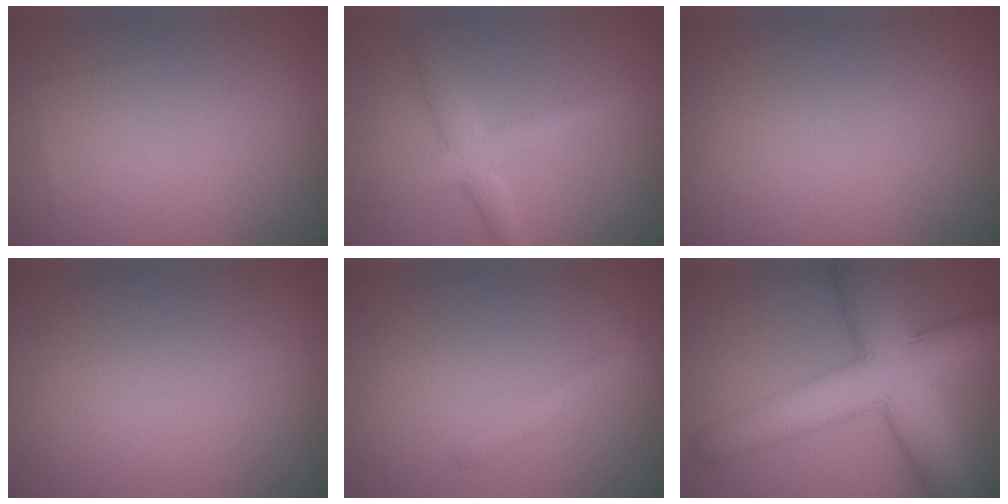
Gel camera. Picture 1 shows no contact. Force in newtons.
{"total": 2.9, "press": 2.9, "slide": 0.1}
{"total": 0.0}
{"total": 0.0}
{"total": 1.5, "press": 1.5, "slide": 0.1}
{"total": 10.1, "press": 10.1, "slide": 0.2}